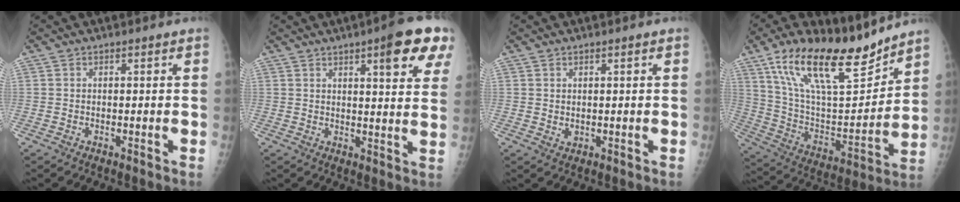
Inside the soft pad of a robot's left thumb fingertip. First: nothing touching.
{"total": 11.7, "force": [6.2, 2.5, 9.6], "torque": [-0.099, -0.022, 0.073]}
{"total": 1.3, "force": [0.3, 0.7, 1.0], "torque": [-0.014, -0.006, 0.010]}
{"total": 23.3, "force": [16.5, 7.6, 14.5], "torque": [-0.218, -0.061, 0.297]}